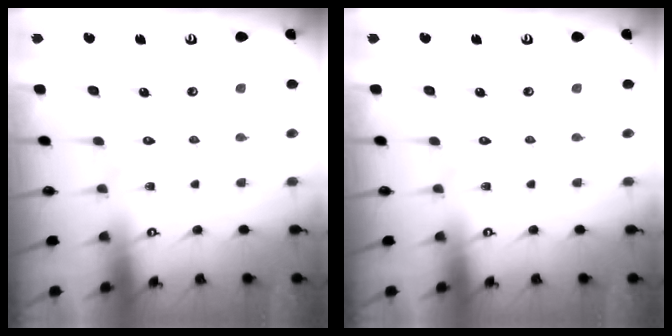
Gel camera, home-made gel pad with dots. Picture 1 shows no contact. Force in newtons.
{"total": 0.0}